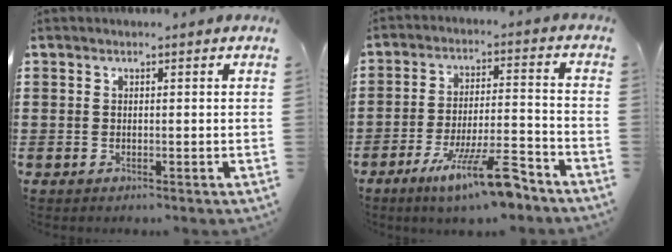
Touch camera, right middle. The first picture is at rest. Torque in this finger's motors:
{"motor_torque": [1.81, -0.33, 0.79, 0.21]}